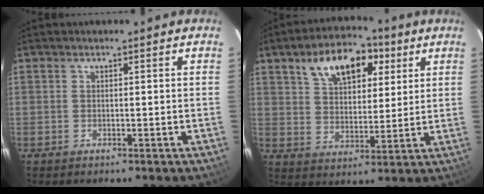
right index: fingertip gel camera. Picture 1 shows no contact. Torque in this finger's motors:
{"motor_torque": [1.15, 0.99, 0.29, 0.11]}